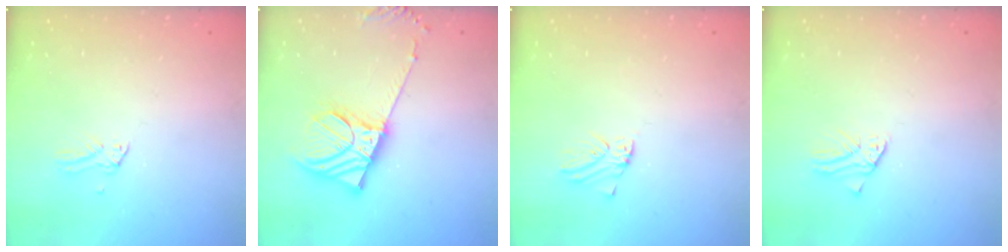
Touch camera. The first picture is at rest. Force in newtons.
{"total": 10.6, "press": 10.4, "slide": 1.9}
{"total": 0.0}
{"total": 0.7, "press": 0.7, "slide": 0.1}